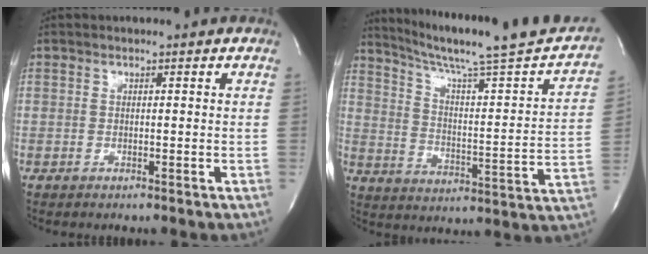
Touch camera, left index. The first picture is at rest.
{"total": 23.0, "force": [19.9, 0.8, 11.5], "torque": [-0.172, -0.032, 0.270]}